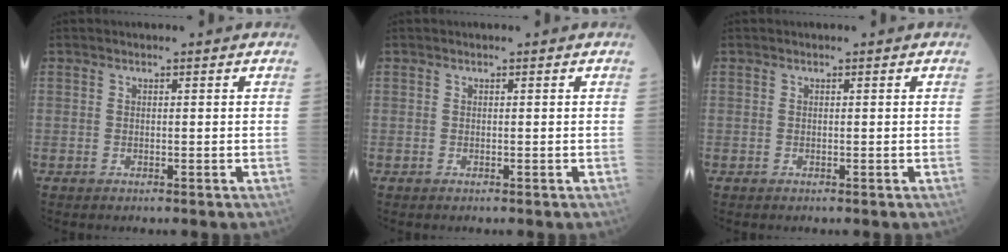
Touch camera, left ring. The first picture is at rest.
{"total": 0.0}
{"total": 0.0}